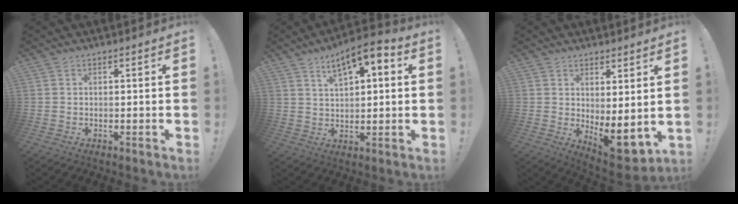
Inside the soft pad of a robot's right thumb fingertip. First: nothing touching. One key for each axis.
{"total": 8.6, "fx": 4.5, "fy": 3.4, "fz": 6.5, "tx": -0.106, "ty": -0.020, "tz": 0.079}
{"total": 7.1, "fx": 0.2, "fy": 2.9, "fz": 6.5, "tx": -0.056, "ty": -0.034, "tz": 0.010}